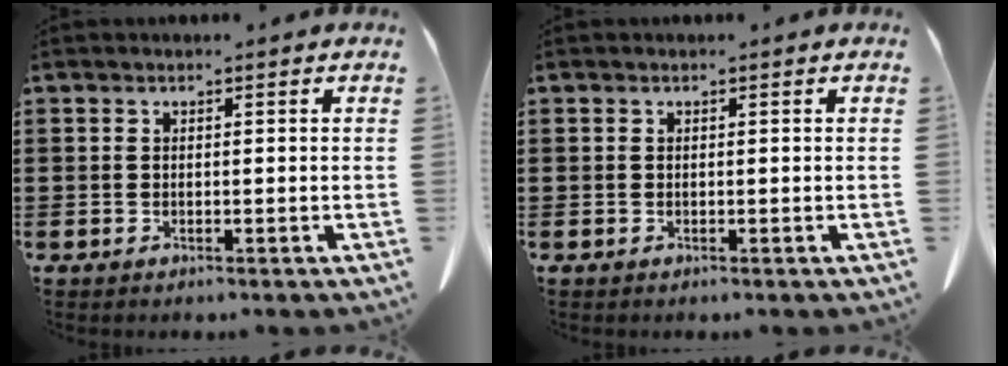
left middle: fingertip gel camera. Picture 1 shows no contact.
{"total": 0.0}